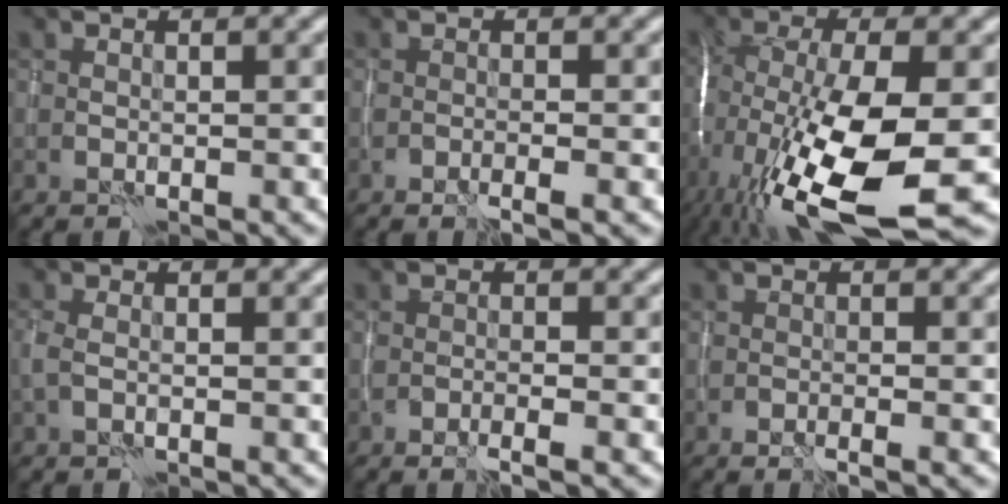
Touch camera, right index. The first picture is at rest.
{"total": 1.5, "force": [-0.8, 0.3, 1.3], "torque": [-0.015, -0.002, -0.016]}
{"total": 16.4, "force": [-6.7, 5.6, 13.9], "torque": [-0.280, -0.026, -0.110]}
{"total": 1.4, "force": [-0.2, 0.6, 1.2], "torque": [-0.030, 0.000, -0.005]}
{"total": 1.9, "force": [-1.0, 0.4, 1.5], "torque": [-0.017, -0.003, -0.022]}
{"total": 1.2, "force": [-0.6, 0.2, 1.0], "torque": [-0.015, -0.004, -0.013]}